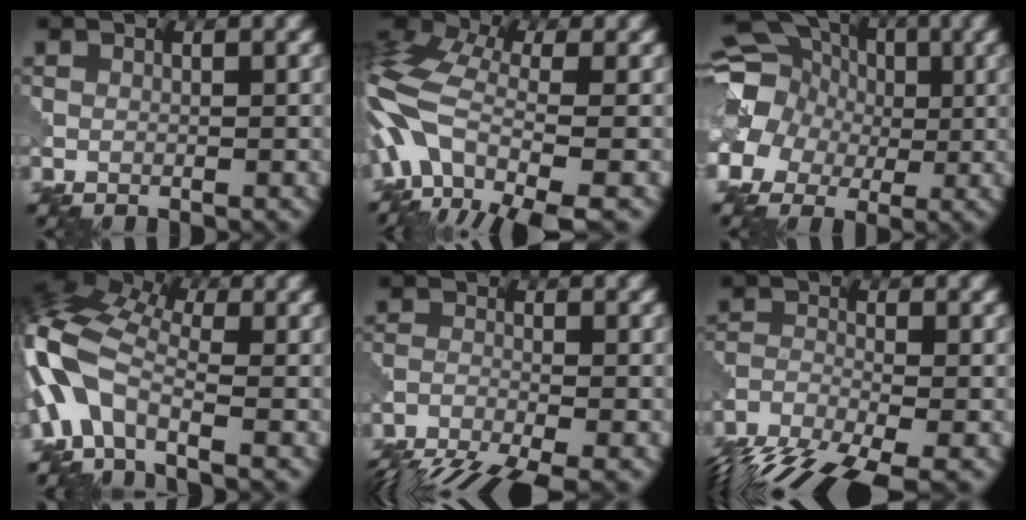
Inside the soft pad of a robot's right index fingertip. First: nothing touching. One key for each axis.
{"total": 11.9, "fx": -4.1, "fy": 6.2, "fz": 9.4, "tx": -0.208, "ty": 0.006, "tz": -0.086}
{"total": 14.3, "fx": 0.7, "fy": 13.1, "fz": 5.7, "tx": -0.156, "ty": 0.016, "tz": -0.021}
{"total": 10.0, "fx": -1.3, "fy": 5.4, "fz": 8.3, "tx": -0.207, "ty": 0.013, "tz": -0.041}
{"total": 9.2, "fx": -7.8, "fy": 2.4, "fz": 4.4, "tx": -0.095, "ty": -0.033, "tz": -0.124}
{"total": 10.0, "fx": -7.5, "fy": 3.3, "fz": 5.7, "tx": -0.123, "ty": -0.032, "tz": -0.137}